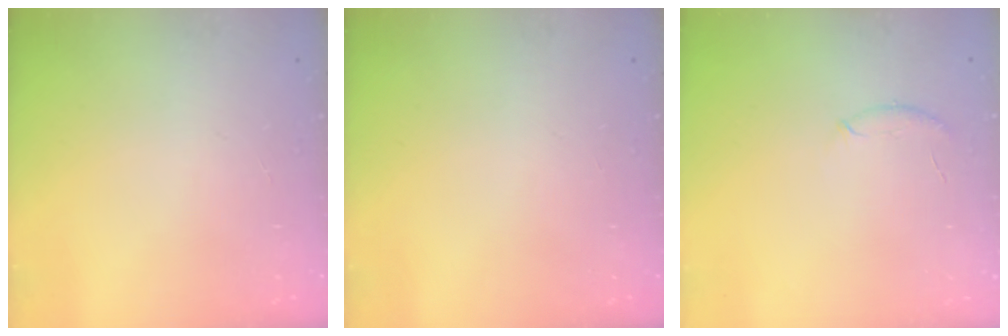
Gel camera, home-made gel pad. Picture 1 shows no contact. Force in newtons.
{"total": 0.0}
{"total": 6.9, "press": 6.7, "slide": 1.6}